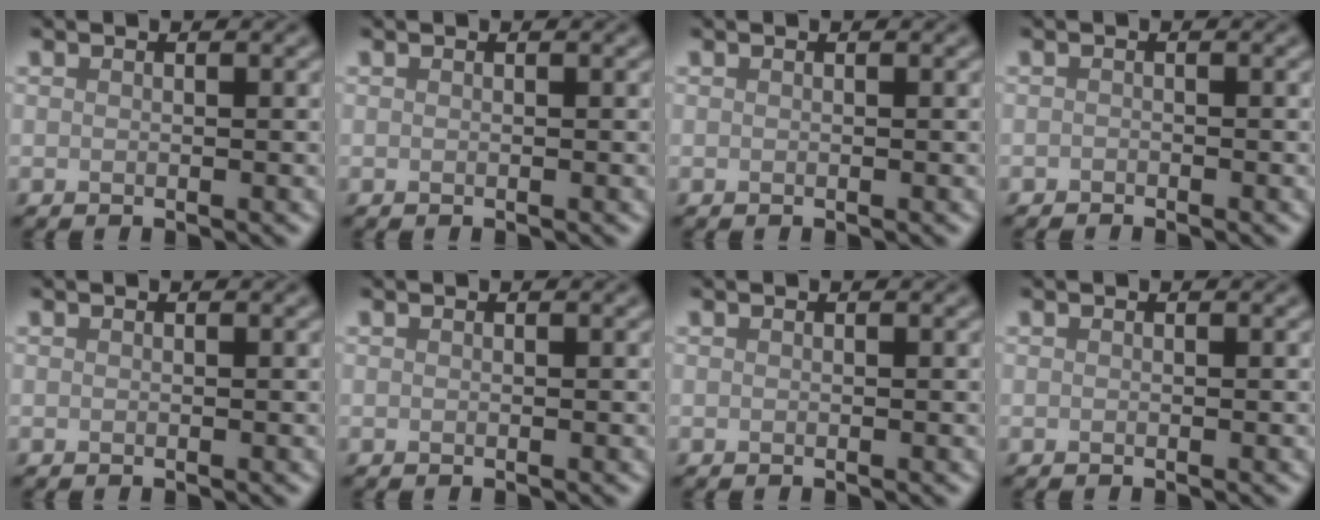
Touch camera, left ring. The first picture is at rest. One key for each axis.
{"total": 0.0}
{"total": 0.0}
{"total": 0.5, "fx": -0.5, "fy": 0.1, "fz": 0.0, "tx": 0.001, "ty": -0.001, "tz": -0.011}
{"total": 0.0}
{"total": 0.0}
{"total": 0.0}
{"total": 0.0}